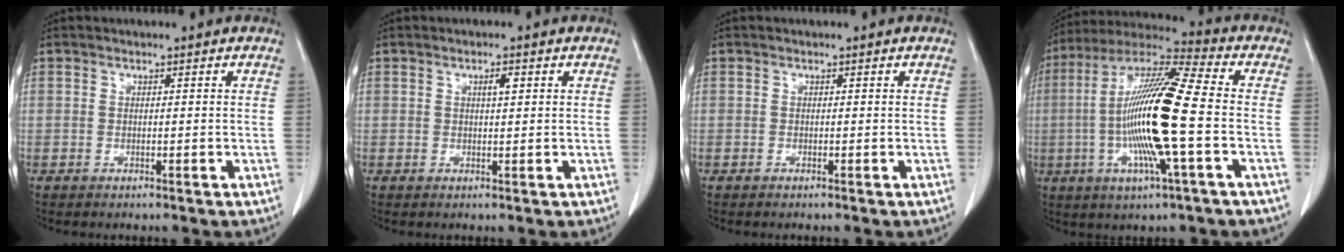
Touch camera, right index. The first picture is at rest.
{"total": 1.5, "force": [0.6, 0.4, 1.3], "torque": [-0.021, 0.001, 0.008]}
{"total": 0.0}
{"total": 18.1, "force": [-2.8, 0.6, 17.9], "torque": [-0.357, -0.004, -0.062]}